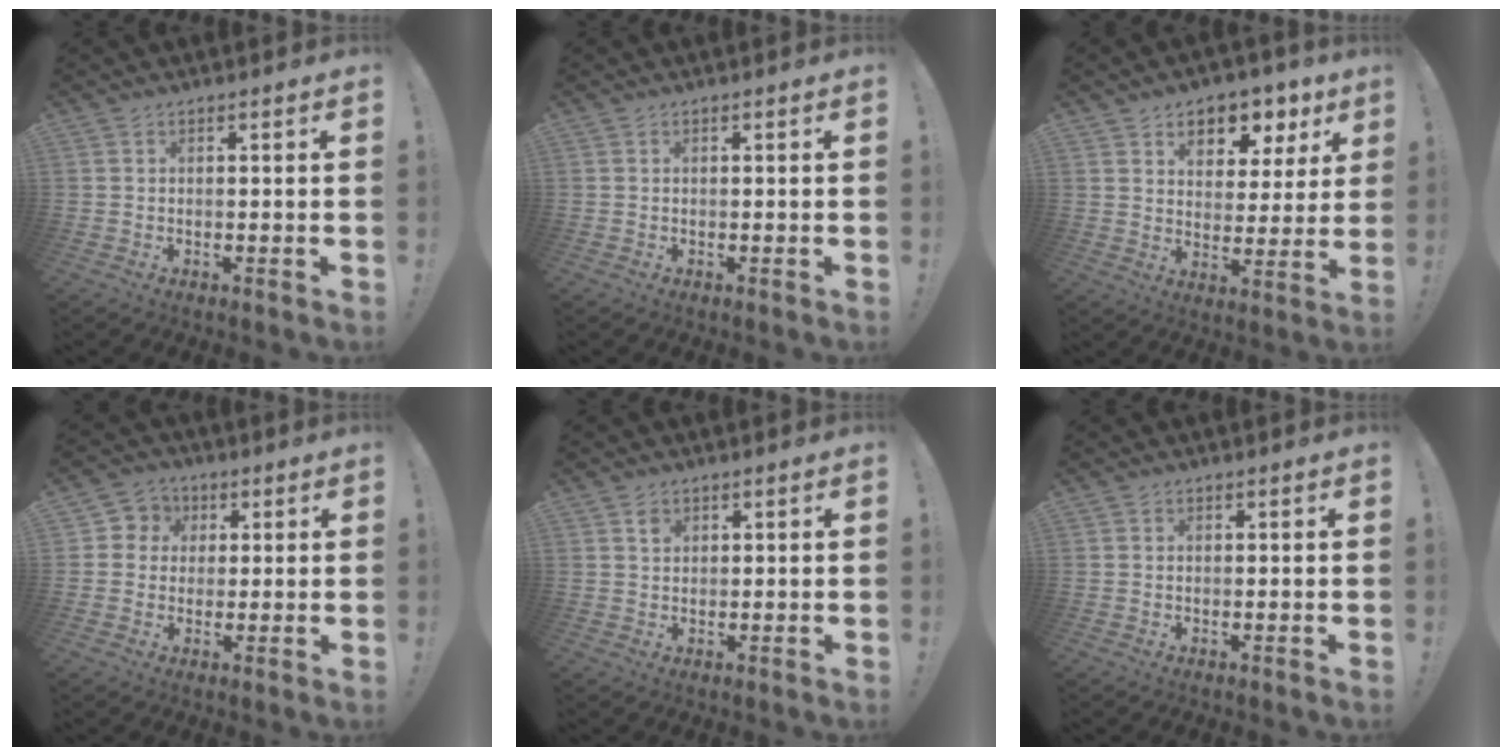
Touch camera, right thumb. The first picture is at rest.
{"total": 0.0}
{"total": 8.7, "force": [5.4, 5.7, 3.7], "torque": [-0.042, -0.041, 0.097]}
{"total": 5.9, "force": [0.5, 5.7, 1.2], "torque": [-0.021, 0.005, 0.013]}
{"total": 2.5, "force": [1.3, 2.0, 0.9], "torque": [-0.001, -0.005, 0.021]}
{"total": 0.0}